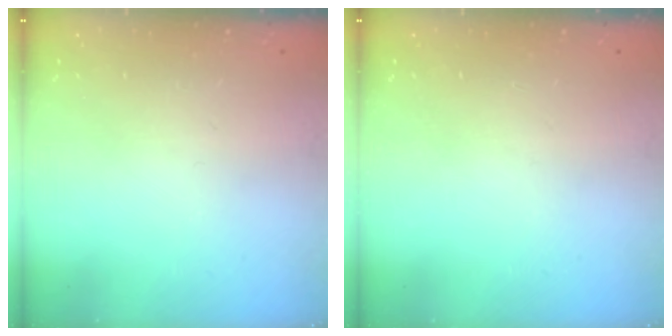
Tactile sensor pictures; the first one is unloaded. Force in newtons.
{"total": 0.0}